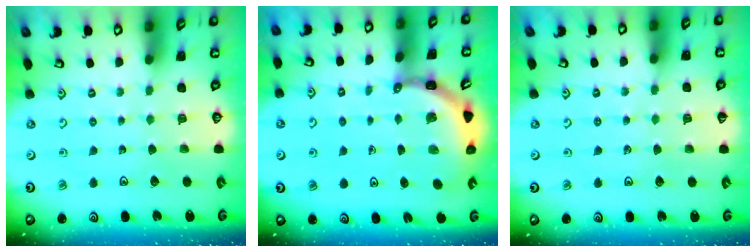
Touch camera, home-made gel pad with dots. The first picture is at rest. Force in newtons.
{"total": 4.2, "press": 4.2, "slide": 0.5}
{"total": 2.5, "press": 2.5, "slide": 0.4}